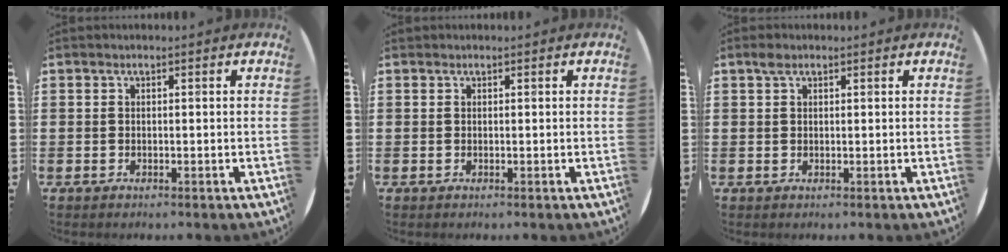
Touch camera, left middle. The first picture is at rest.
{"total": 0.0}
{"total": 1.2, "force": [0.9, 0.7, 0.5], "torque": [-0.005, 0.002, 0.014]}